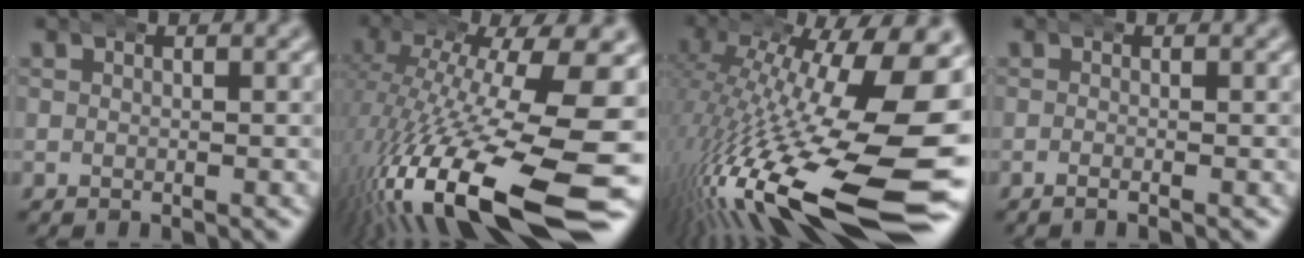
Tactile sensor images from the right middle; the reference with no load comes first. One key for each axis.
{"total": 15.8, "fx": -5.6, "fy": 5.9, "fz": 13.5, "tx": -0.225, "ty": -0.035, "tz": -0.060}
{"total": 18.4, "fx": -6.0, "fy": 7.0, "fz": 15.9, "tx": -0.258, "ty": -0.044, "tz": -0.057}
{"total": 0.7, "fx": -0.5, "fy": -0.1, "fz": 0.5, "tx": -0.009, "ty": 0.004, "tz": -0.014}